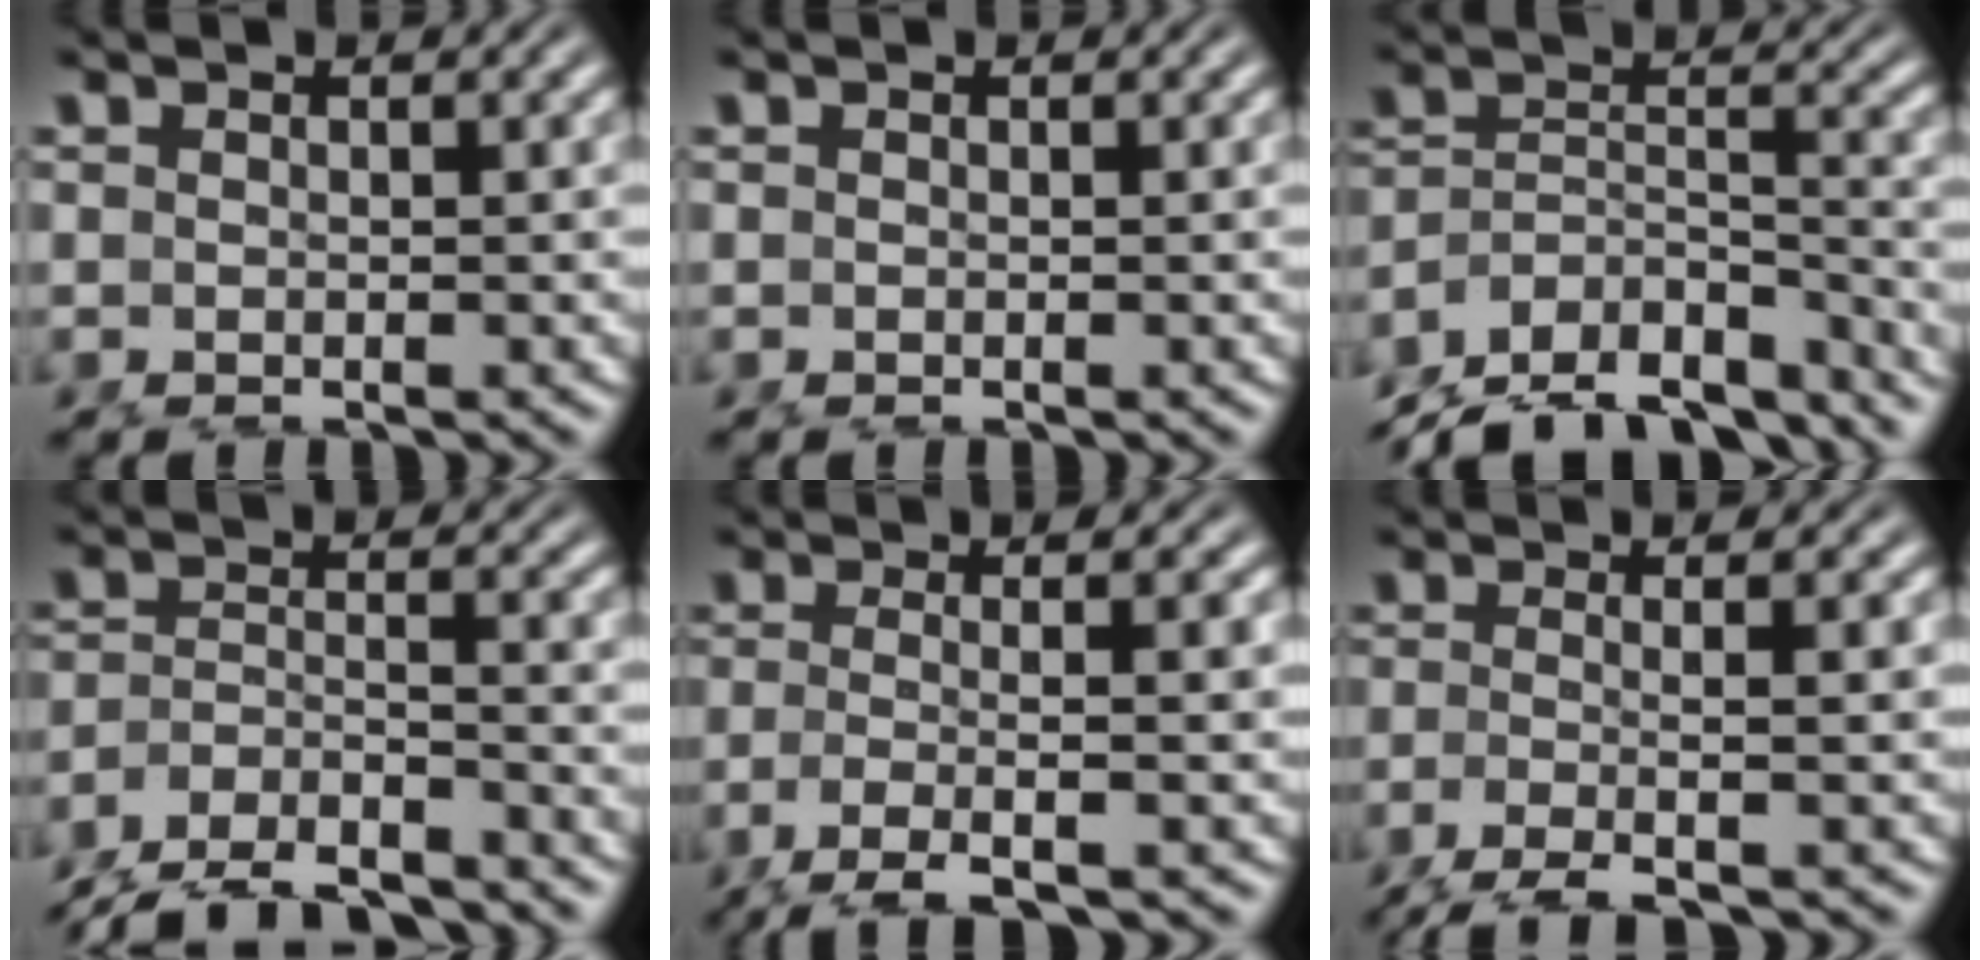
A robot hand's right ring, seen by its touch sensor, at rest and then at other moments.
{"total": 0.0}
{"total": 11.9, "force": [-9.0, 6.2, 4.6], "torque": [-0.090, -0.049, -0.136]}
{"total": 8.5, "force": [-7.0, 4.0, 2.8], "torque": [-0.045, -0.021, -0.117]}
{"total": 5.2, "force": [-2.6, 0.3, 4.4], "torque": [-0.086, -0.023, -0.026]}
{"total": 4.7, "force": [-3.2, 0.2, 3.4], "torque": [-0.065, -0.021, -0.038]}